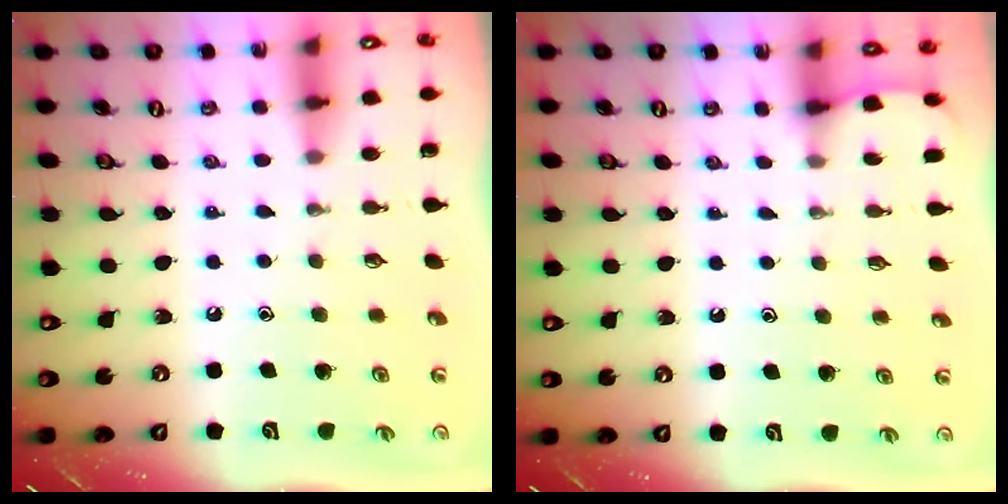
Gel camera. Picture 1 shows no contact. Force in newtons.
{"total": 1.8, "press": 1.8, "slide": 0.2}